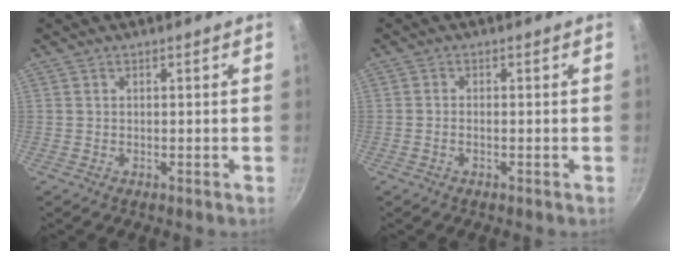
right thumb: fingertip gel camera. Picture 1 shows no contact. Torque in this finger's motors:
{"motor_torque": [-0.78, -0.18, -0.23, -0.05, 0.05]}